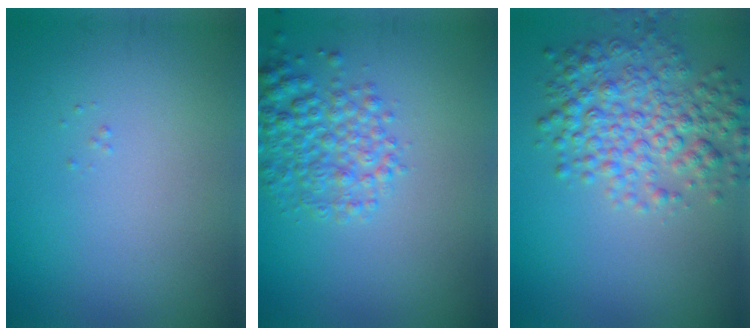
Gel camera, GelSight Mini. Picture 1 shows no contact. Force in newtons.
{"total": 4.0, "press": 4.0, "slide": 0.2}
{"total": 5.7, "press": 5.7, "slide": 0.2}